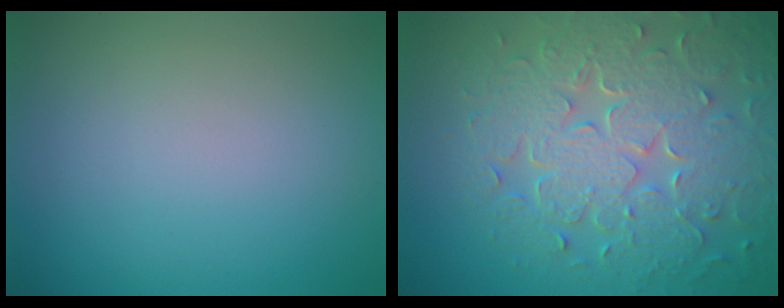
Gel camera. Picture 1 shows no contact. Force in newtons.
{"total": 8.7, "press": 6.2, "slide": 6.1}